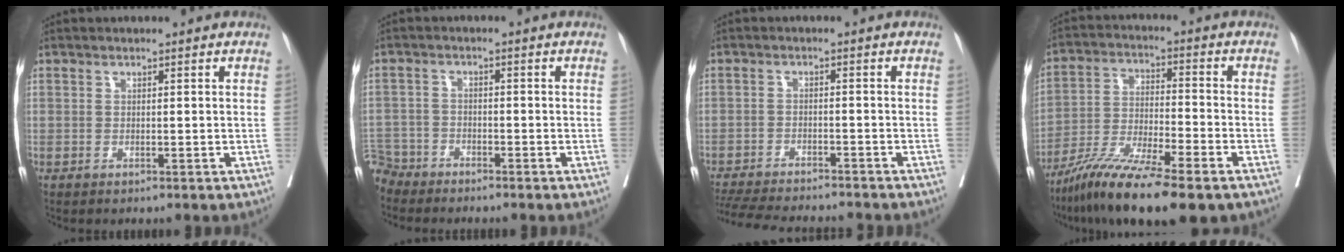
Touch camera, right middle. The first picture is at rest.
{"total": 5.3, "force": [-4.8, 1.9, -0.8], "torque": [0.021, -0.001, -0.097]}
{"total": 14.9, "force": [-13.5, 2.3, 5.9], "torque": [-0.125, -0.023, -0.194]}
{"total": 15.2, "force": [-10.8, 1.7, 10.5], "torque": [-0.201, -0.035, -0.191]}